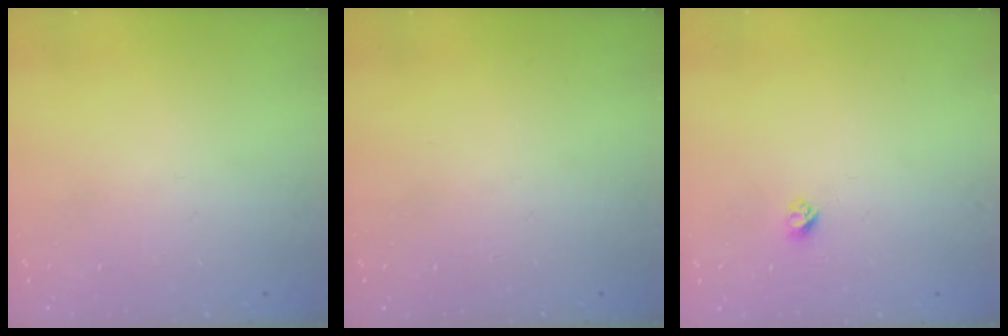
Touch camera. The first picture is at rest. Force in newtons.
{"total": 0.0}
{"total": 2.7, "press": 2.6, "slide": 0.3}